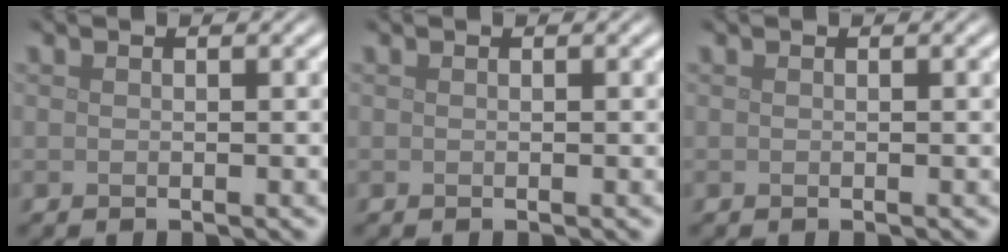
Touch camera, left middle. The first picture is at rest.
{"total": 0.0}
{"total": 0.0}